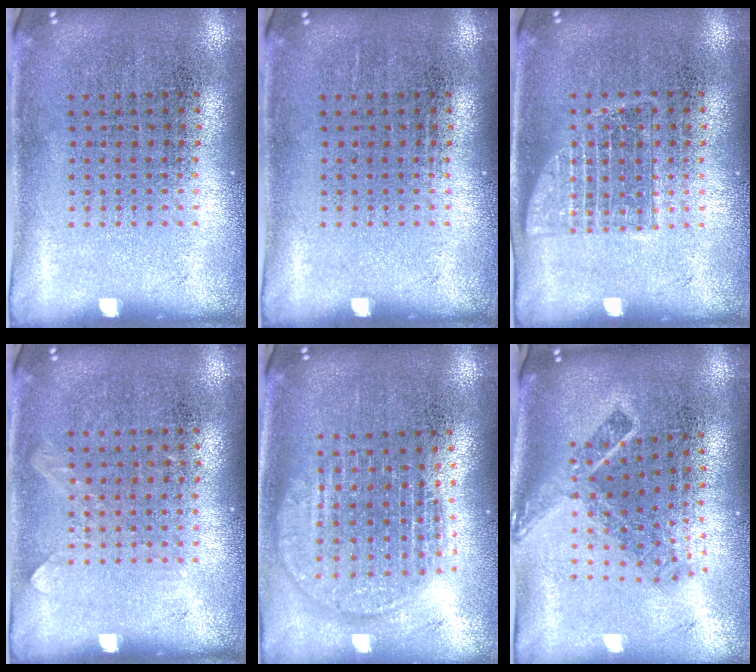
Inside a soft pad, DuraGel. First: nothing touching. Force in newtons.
{"total": 0.0}
{"total": 1.0, "press": 1.0, "slide": 0.3}
{"total": 0.6, "press": 0.6, "slide": 0.1}
{"total": 1.8, "press": 1.5, "slide": 0.9}
{"total": 2.2, "press": 1.5, "slide": 1.6}